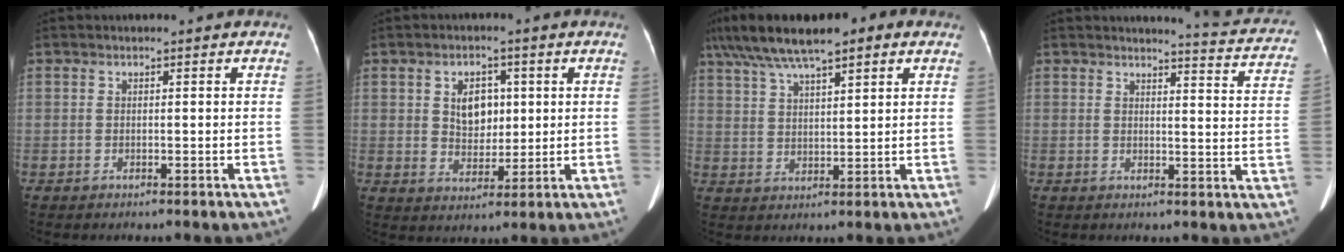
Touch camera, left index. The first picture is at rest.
{"total": 5.5, "force": [1.2, 3.8, 3.8], "torque": [-0.067, 0.004, 0.029]}
{"total": 14.5, "force": [9.8, 3.5, 10.2], "torque": [-0.196, 0.046, 0.163]}
{"total": 10.7, "force": [10.6, -0.1, 1.5], "torque": [-0.009, -0.067, 0.096]}